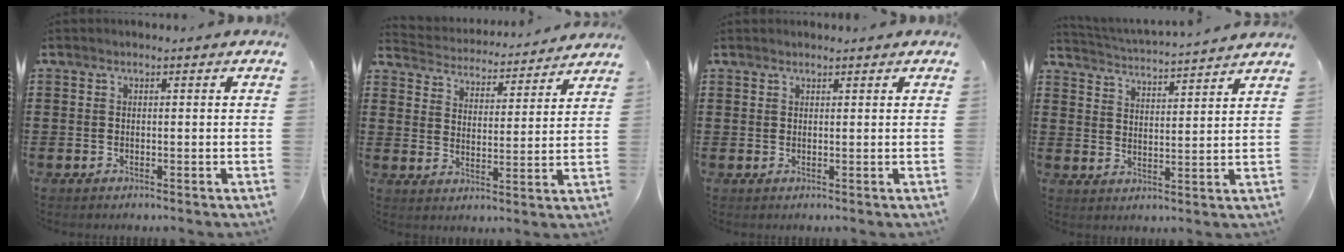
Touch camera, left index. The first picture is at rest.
{"total": 4.2, "force": [4.2, 0.0, -0.2], "torque": [-0.022, -0.035, 0.067]}
{"total": 0.8, "force": [0.8, 0.0, 0.1], "torque": [-0.004, 0.000, 0.016]}
{"total": 3.6, "force": [3.5, -0.7, 0.1], "torque": [-0.022, -0.029, 0.056]}